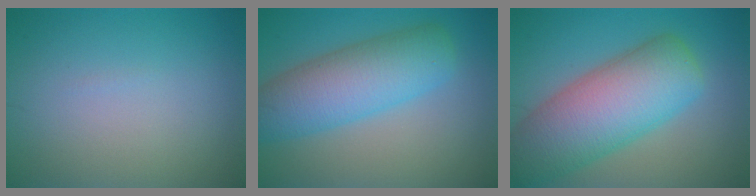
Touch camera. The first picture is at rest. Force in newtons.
{"total": 7.5, "press": 7.5, "slide": 0.2}
{"total": 10.6, "press": 10.6, "slide": 0.5}